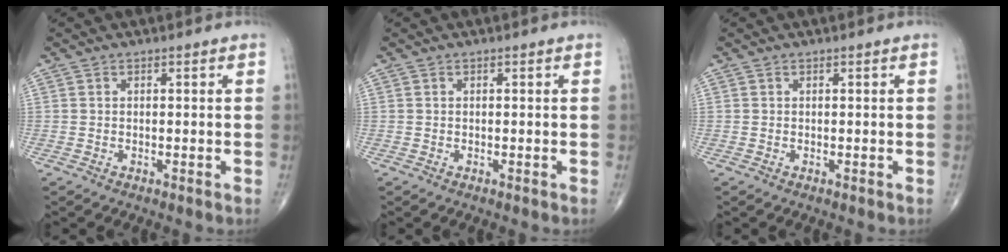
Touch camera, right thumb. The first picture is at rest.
{"total": 0.0}
{"total": 0.0}